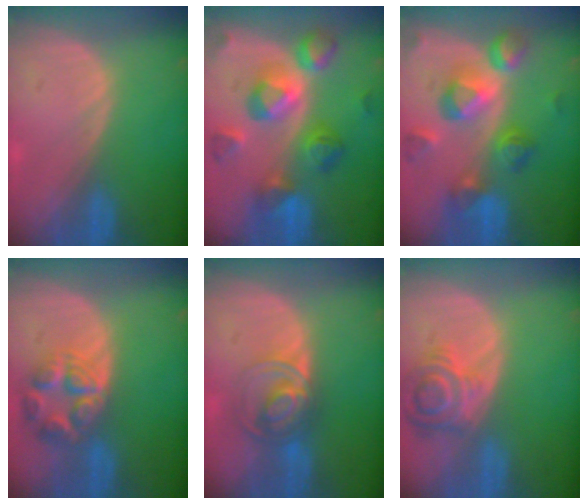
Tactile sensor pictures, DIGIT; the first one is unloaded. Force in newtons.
{"total": 10.4, "press": 10.3, "slide": 0.8}
{"total": 10.5, "press": 9.4, "slide": 4.7}
{"total": 7.6, "press": 6.7, "slide": 3.6}
{"total": 7.3, "press": 6.0, "slide": 4.1}
{"total": 7.1, "press": 6.5, "slide": 2.9}